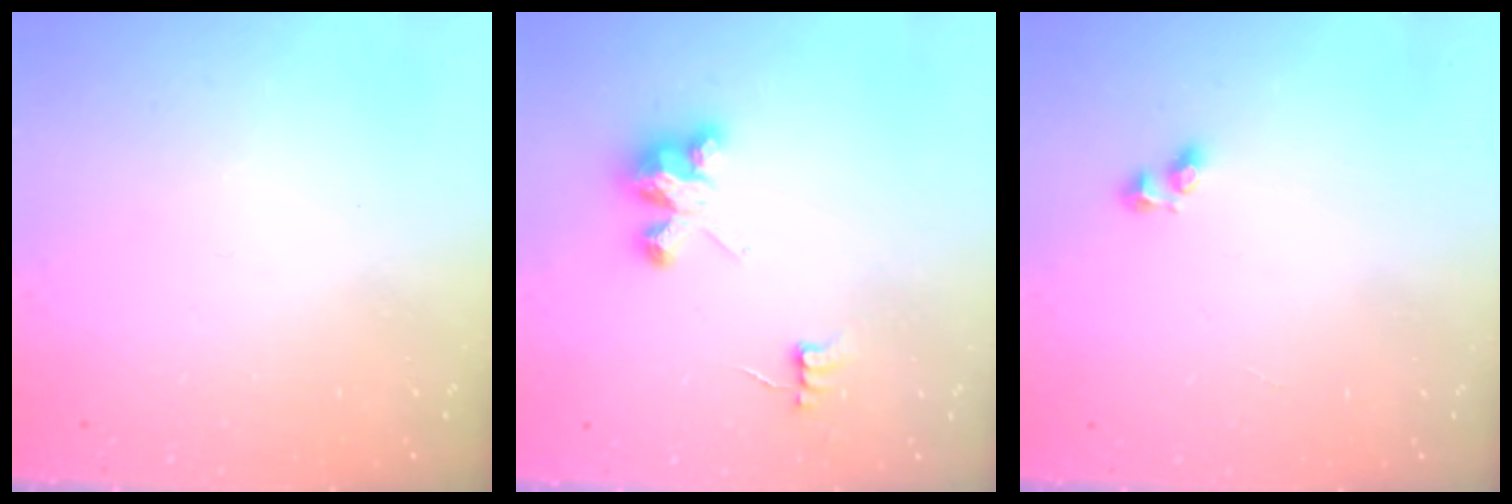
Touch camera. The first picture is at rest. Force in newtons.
{"total": 3.6, "press": 3.6, "slide": 0.0}
{"total": 4.6, "press": 4.3, "slide": 1.8}